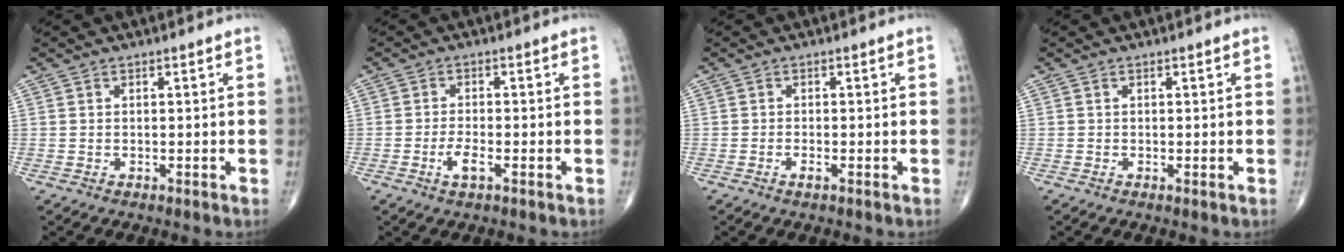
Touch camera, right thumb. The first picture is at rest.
{"total": 3.2, "force": [-1.3, 1.0, 2.7], "torque": [-0.058, 0.003, -0.026]}
{"total": 1.1, "force": [-0.5, 0.3, 0.9], "torque": [-0.018, -0.001, -0.011]}
{"total": 0.0}